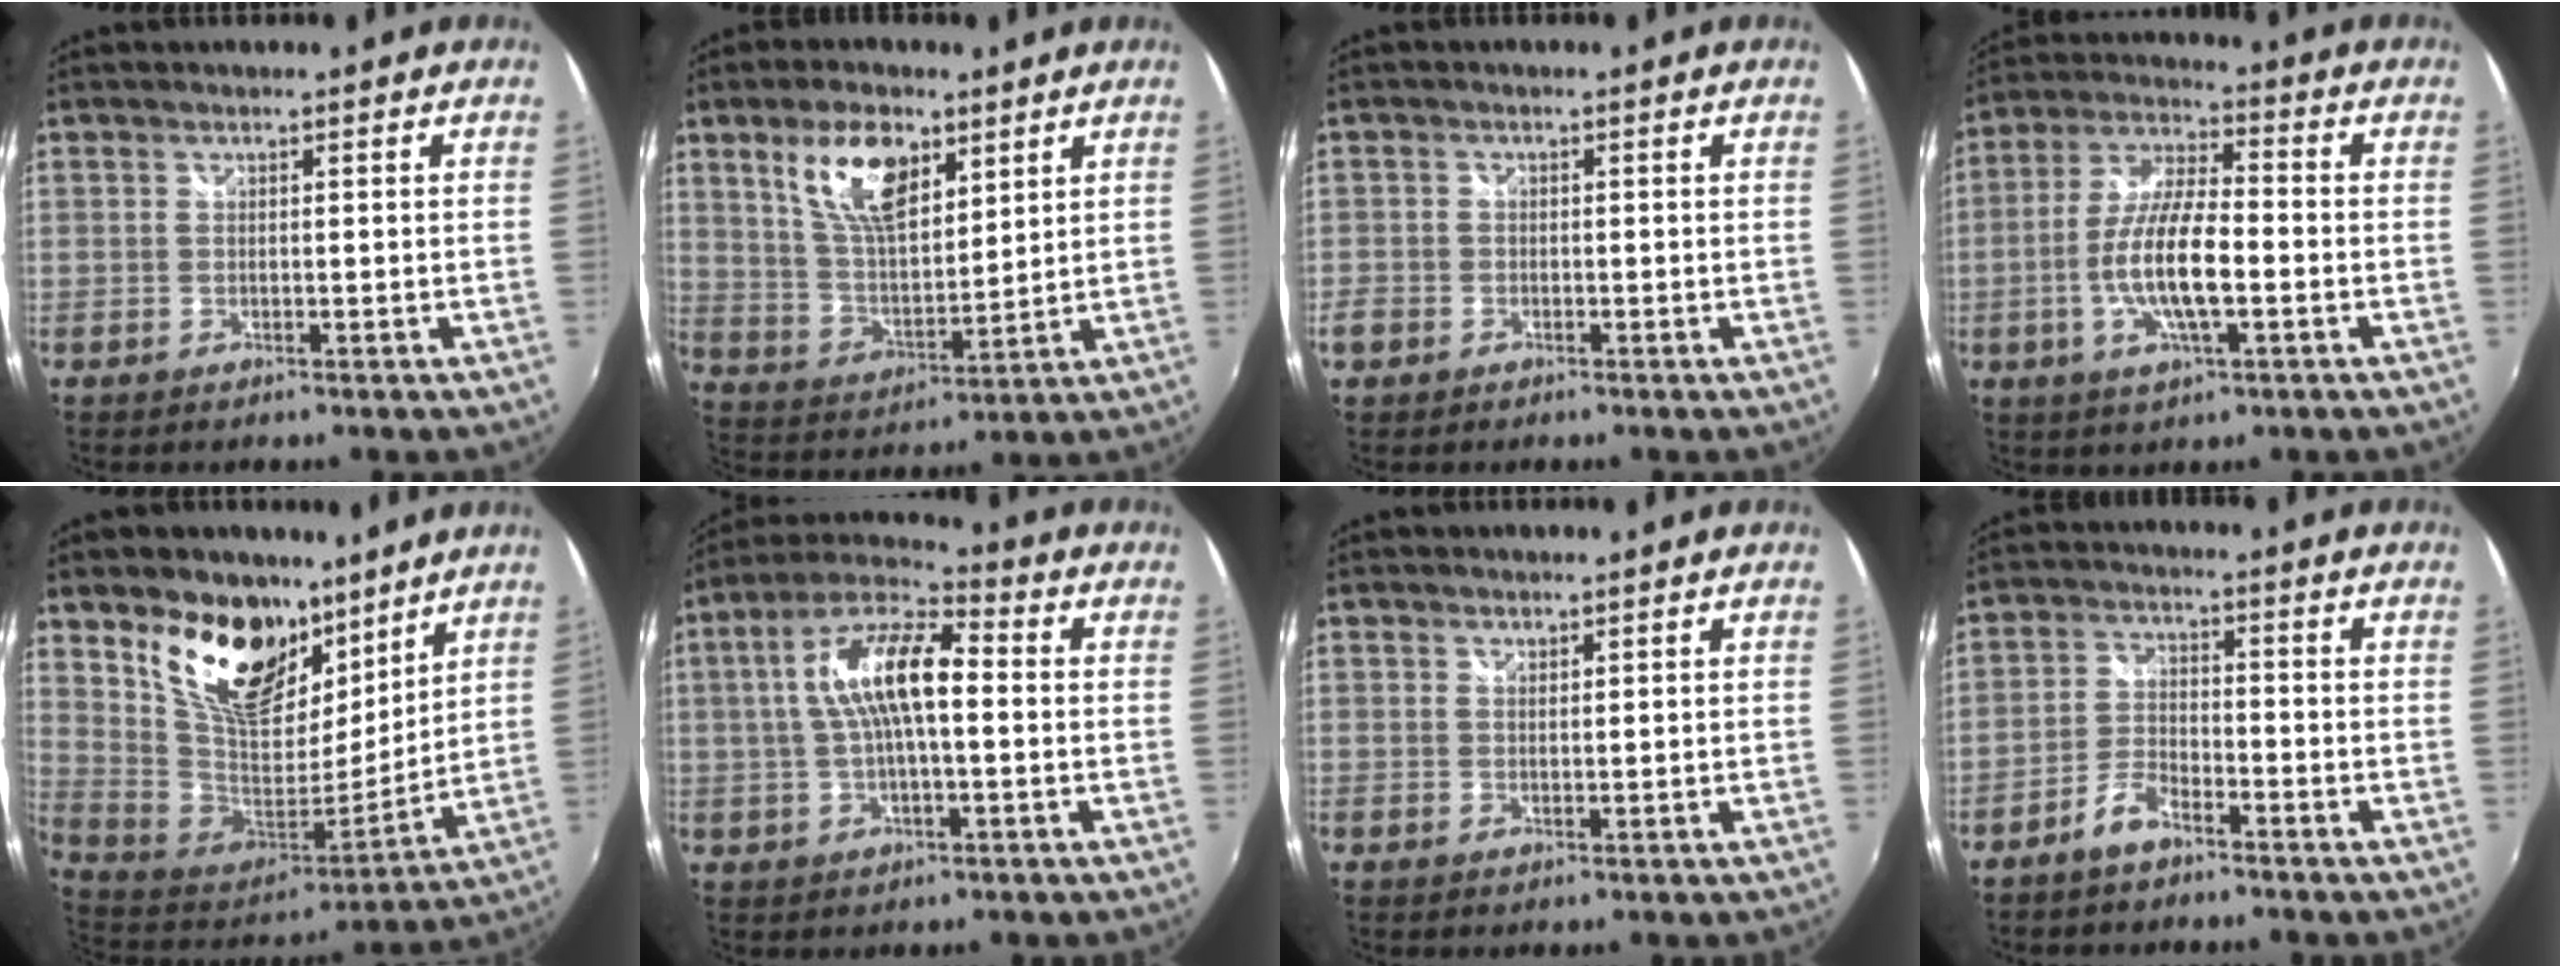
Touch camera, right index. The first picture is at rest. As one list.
[{"total": 12.5, "force": [6.6, 5.7, 8.9], "torque": [-0.163, 0.011, 0.133]}, {"total": 3.0, "force": [-1.5, 2.4, 0.9], "torque": [-0.022, 0.001, -0.028]}, {"total": 12.3, "force": [-3.1, 3.5, 11.3], "torque": [-0.231, -0.001, -0.059]}, {"total": 21.1, "force": [12.3, 11.8, 12.4], "torque": [-0.247, 0.006, 0.235]}, {"total": 12.8, "force": [0.8, 4.8, 11.9], "torque": [-0.225, 0.022, 0.008]}, {"total": 0.7, "force": [0.6, 0.3, 0.0], "torque": [0.001, 0.001, 0.012]}, {"total": 4.4, "force": [-3.5, 1.4, 2.3], "torque": [-0.060, 0.010, -0.070]}]